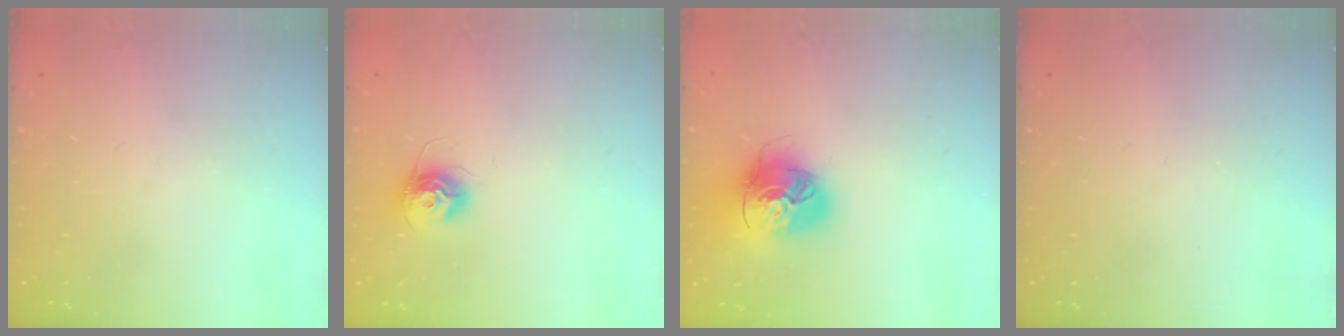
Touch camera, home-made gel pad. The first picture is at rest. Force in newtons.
{"total": 10.8, "press": 10.7, "slide": 0.6}
{"total": 16.2, "press": 16.1, "slide": 2.0}
{"total": 0.0}